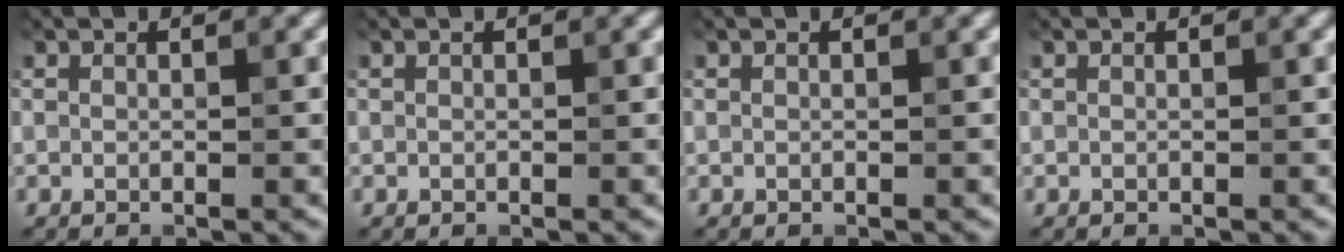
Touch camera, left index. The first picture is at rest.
{"total": 0.0}
{"total": 0.0}
{"total": 0.0}